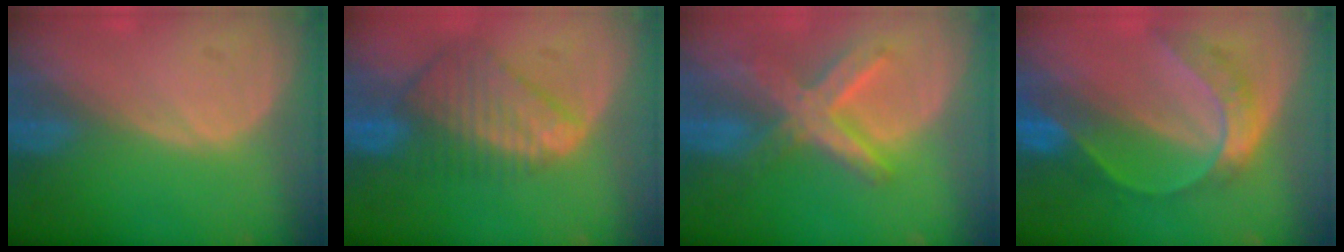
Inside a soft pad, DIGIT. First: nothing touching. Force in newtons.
{"total": 9.0, "press": 7.8, "slide": 4.5}
{"total": 8.2, "press": 7.1, "slide": 4.1}
{"total": 7.7, "press": 6.5, "slide": 4.2}